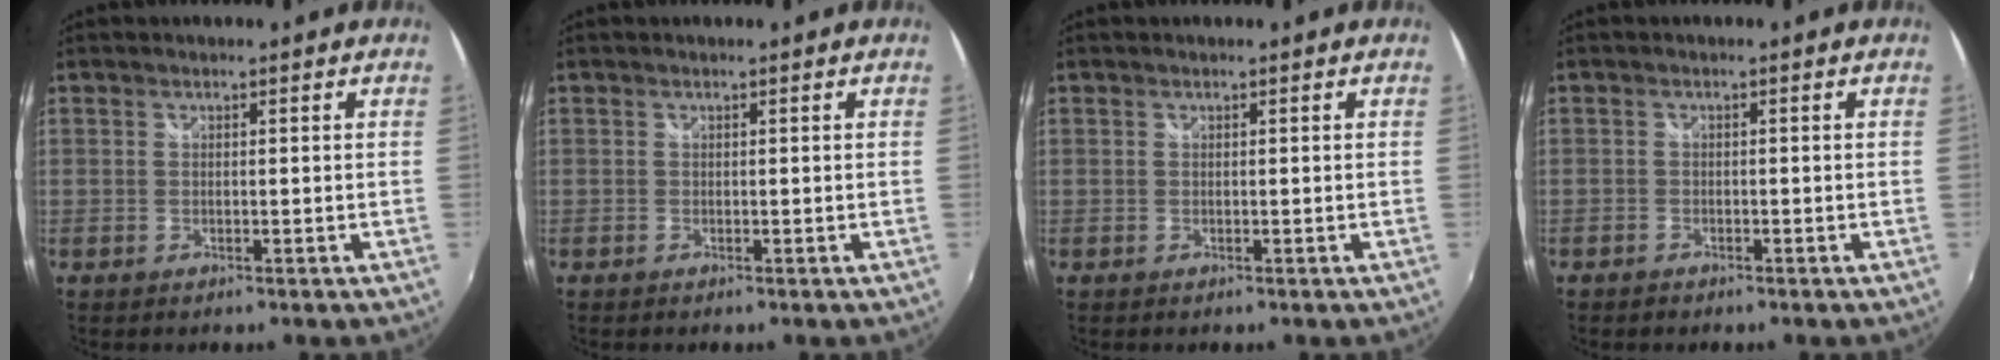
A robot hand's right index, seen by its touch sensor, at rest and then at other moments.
{"total": 0.0}
{"total": 0.0}
{"total": 1.5, "force": [-1.2, 0.8, 0.1], "torque": [-0.006, -0.001, -0.022]}